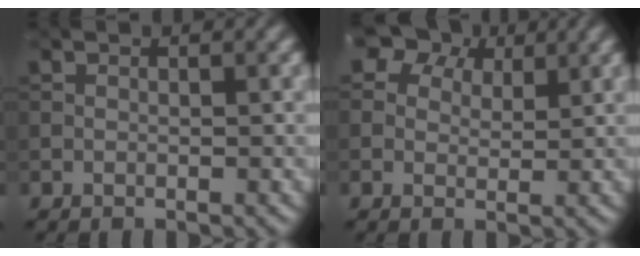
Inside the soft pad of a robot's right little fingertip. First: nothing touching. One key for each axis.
{"total": 6.6, "fx": 4.4, "fy": 4.1, "fz": 2.8, "tx": -0.056, "ty": 0.014, "tz": 0.054}